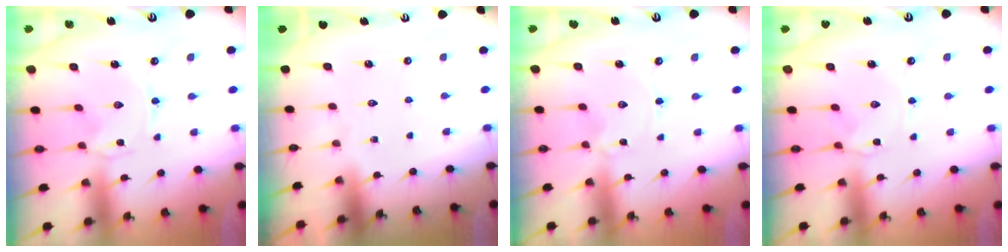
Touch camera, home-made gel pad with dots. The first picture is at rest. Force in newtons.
{"total": 0.0}
{"total": 0.6, "press": 0.5, "slide": 0.1}
{"total": 2.7, "press": 2.7, "slide": 0.5}